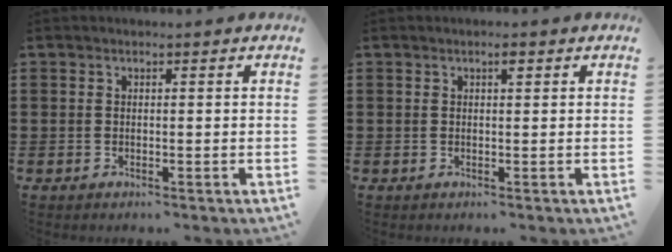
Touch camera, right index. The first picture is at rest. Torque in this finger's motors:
{"motor_torque": [0.06, -0.05, 0.01, 0.00]}